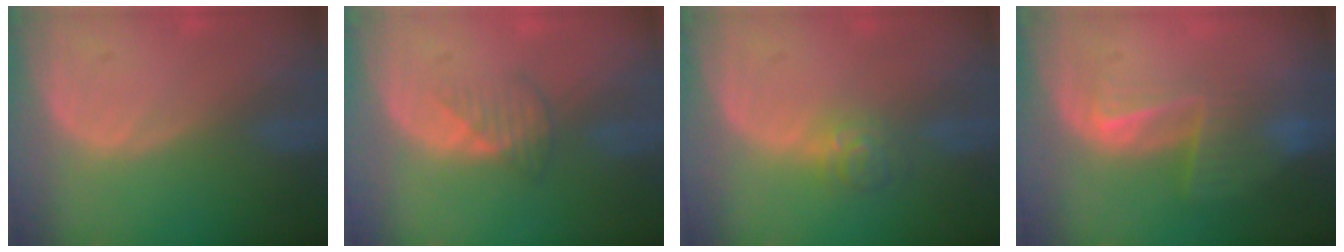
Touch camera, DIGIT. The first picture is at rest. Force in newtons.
{"total": 2.5, "press": 2.5, "slide": 0.3}
{"total": 3.6, "press": 3.4, "slide": 1.2}
{"total": 6.5, "press": 5.5, "slide": 3.5}